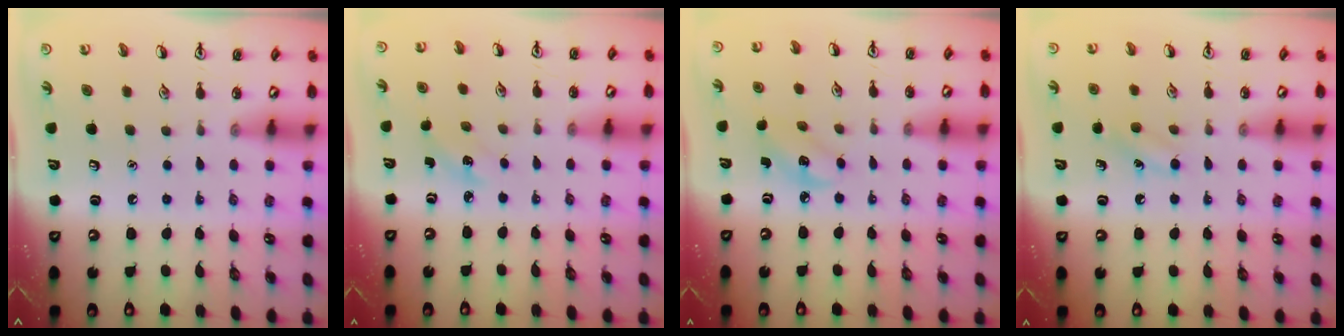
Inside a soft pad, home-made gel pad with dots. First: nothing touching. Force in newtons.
{"total": 2.1, "press": 2.0, "slide": 0.8}
{"total": 2.8, "press": 2.7, "slide": 0.8}
{"total": 7.0, "press": 6.7, "slide": 2.3}